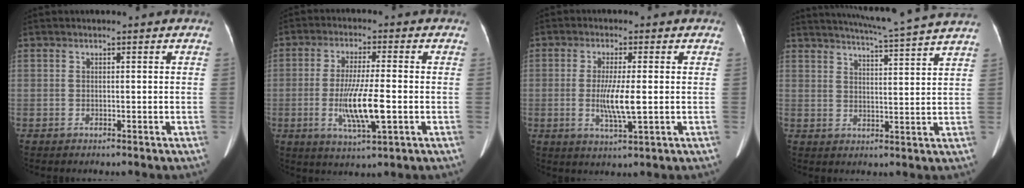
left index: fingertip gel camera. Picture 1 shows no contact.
{"total": 8.9, "force": [-1.9, 0.8, 8.7], "torque": [-0.166, -0.016, -0.034]}
{"total": 5.7, "force": [-0.5, 0.5, 5.7], "torque": [-0.115, -0.013, -0.009]}
{"total": 14.5, "force": [13.3, -1.6, 5.6], "torque": [-0.104, -0.017, 0.170]}